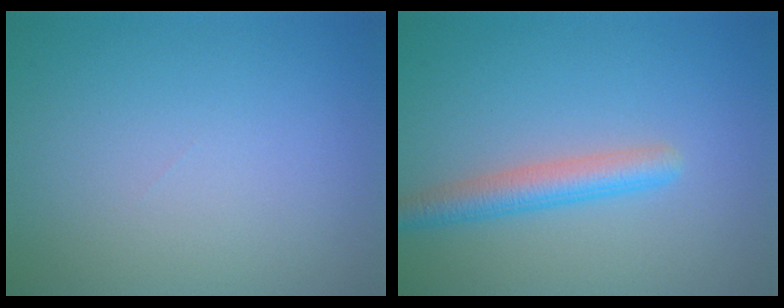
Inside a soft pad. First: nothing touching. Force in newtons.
{"total": 3.0, "press": 3.0, "slide": 0.1}